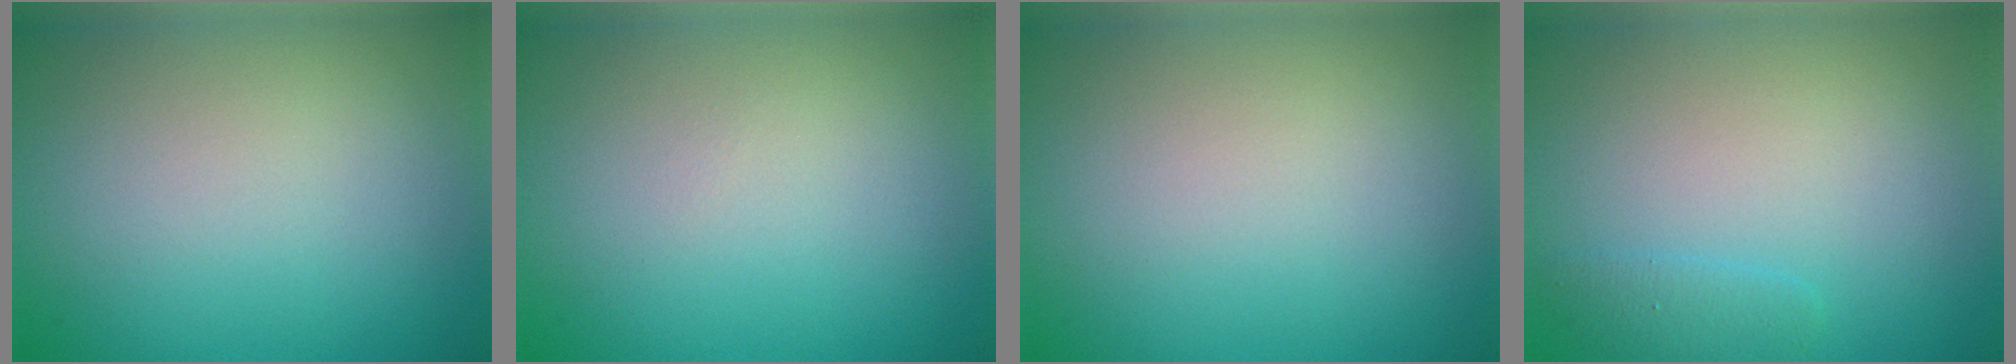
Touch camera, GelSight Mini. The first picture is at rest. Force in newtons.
{"total": 0.0}
{"total": 0.0}
{"total": 1.1, "press": 1.1, "slide": 0.1}